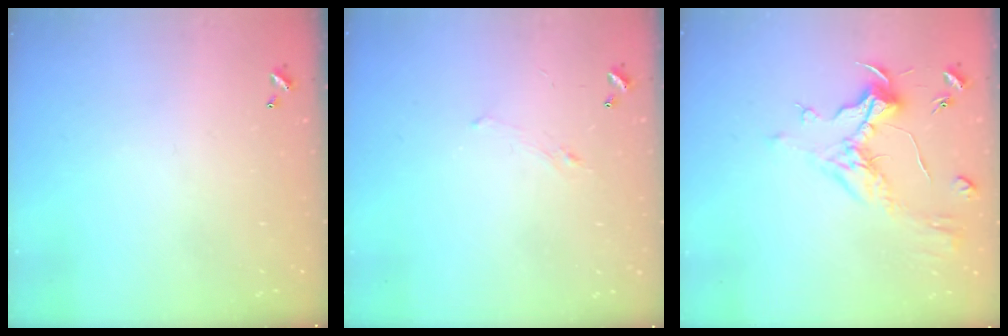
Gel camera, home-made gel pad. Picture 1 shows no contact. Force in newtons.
{"total": 1.0, "press": 0.9, "slide": 0.6}
{"total": 1.0, "press": 0.2, "slide": 1.0}